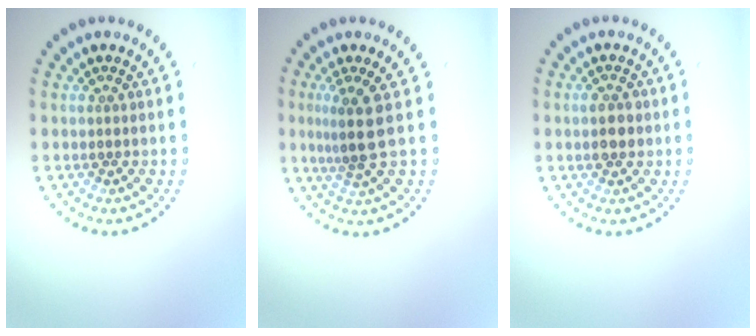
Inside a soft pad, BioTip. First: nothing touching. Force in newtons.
{"total": 3.0, "press": 2.2, "slide": 2.1}
{"total": 2.5, "press": 2.5, "slide": 0.1}